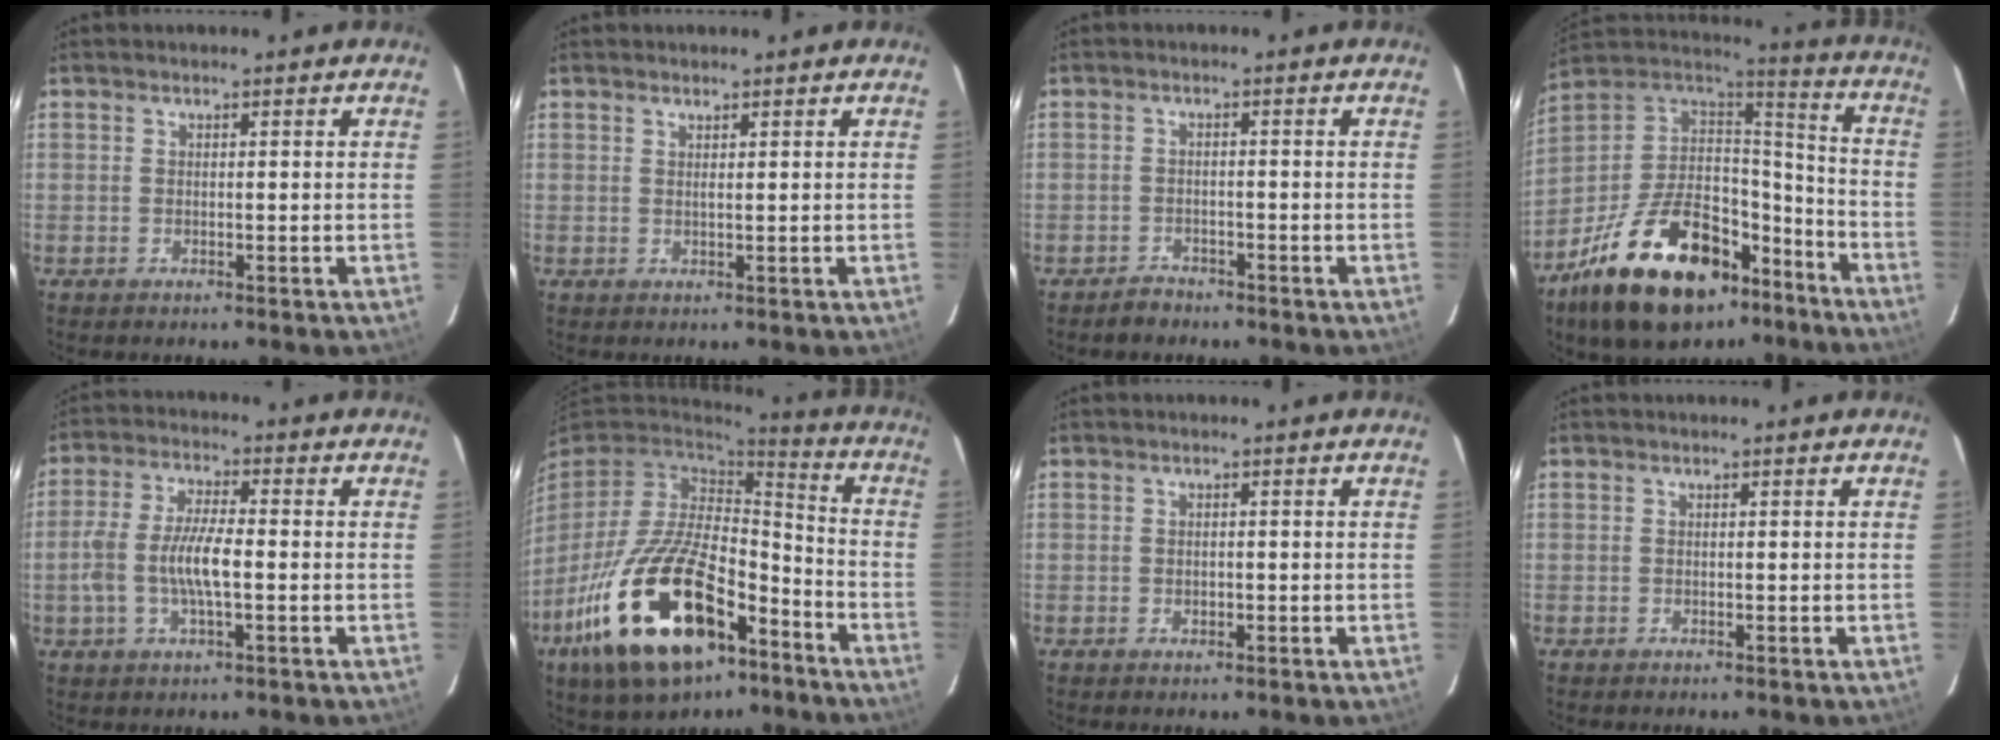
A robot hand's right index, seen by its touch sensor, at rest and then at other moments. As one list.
[{"total": 0.8, "force": [0.7, 0.1, 0.4], "torque": [-0.008, 0.001, 0.011]}, {"total": 2.6, "force": [-2.1, 1.5, 0.1], "torque": [-0.003, 0.008, -0.033]}, {"total": 29.7, "force": [-18.2, 14.6, 18.3], "torque": [-0.349, 0.007, -0.280]}, {"total": 8.6, "force": [-1.5, 2.6, 8.0], "torque": [-0.165, 0.004, -0.029]}, {"total": 26.7, "force": [-13.5, 12.8, 19.2], "torque": [-0.386, -0.019, -0.220]}, {"total": 1.2, "force": [-0.3, 1.0, 0.6], "torque": [-0.010, 0.002, -0.004]}, {"total": 0.0}]